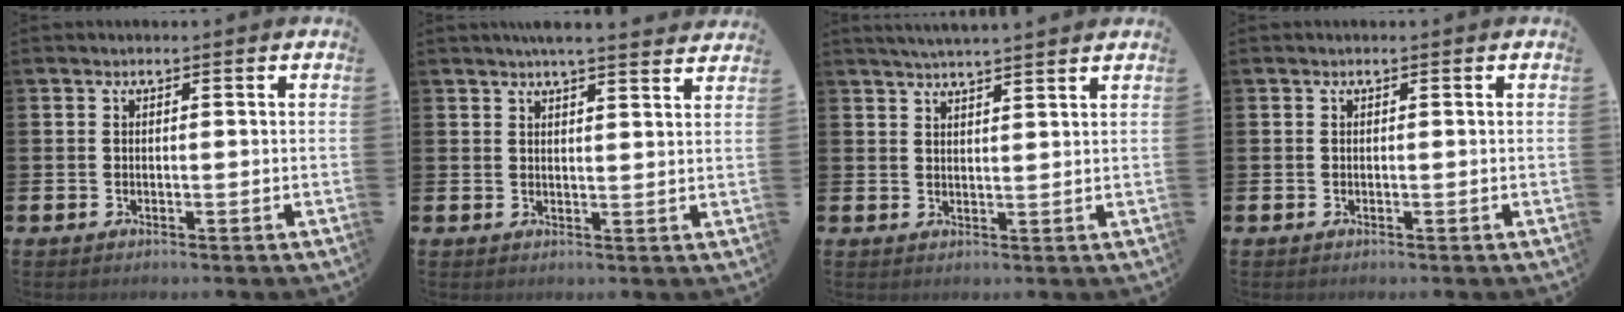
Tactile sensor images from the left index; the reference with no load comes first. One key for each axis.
{"total": 4.2, "fx": 4.1, "fy": -0.1, "fz": 1.0, "tx": -0.024, "ty": -0.018, "tz": 0.072}
{"total": 3.4, "fx": 3.4, "fy": -0.5, "fz": 0.4, "tx": -0.012, "ty": -0.013, "tz": 0.061}
{"total": 0.0}